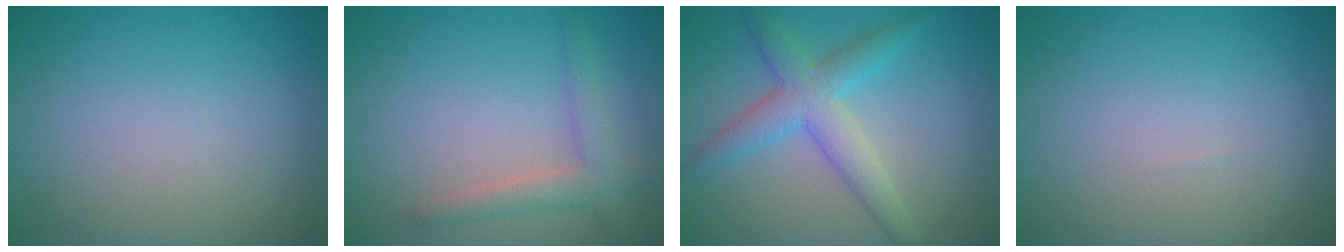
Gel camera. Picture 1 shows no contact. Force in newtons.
{"total": 2.7, "press": 2.7, "slide": 0.2}
{"total": 4.4, "press": 4.4, "slide": 0.0}
{"total": 0.0}